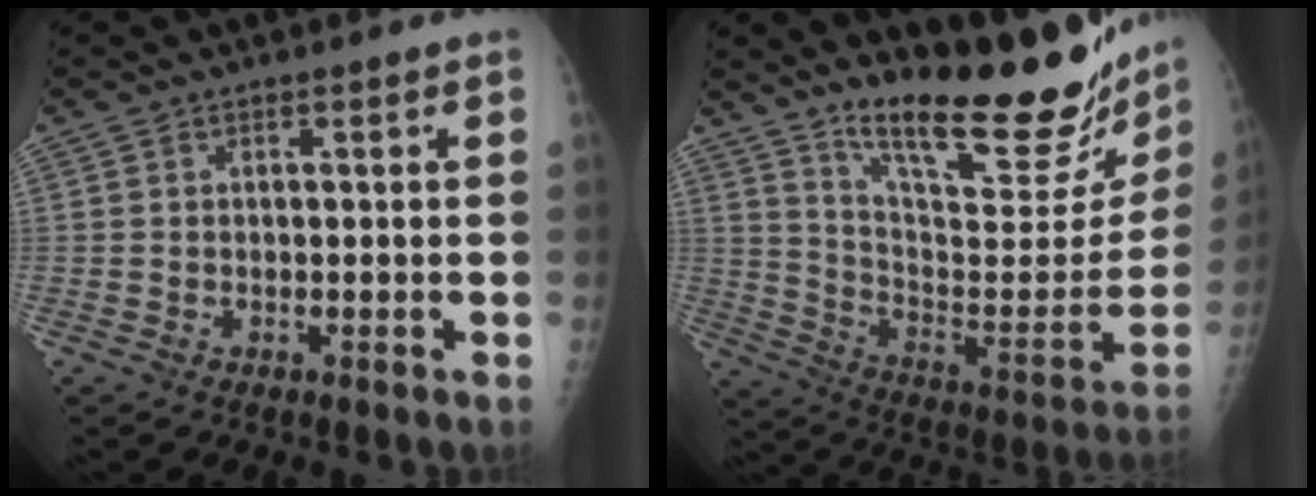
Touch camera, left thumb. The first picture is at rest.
{"total": 26.7, "force": [21.2, 4.9, 15.4], "torque": [-0.199, -0.152, 0.312]}